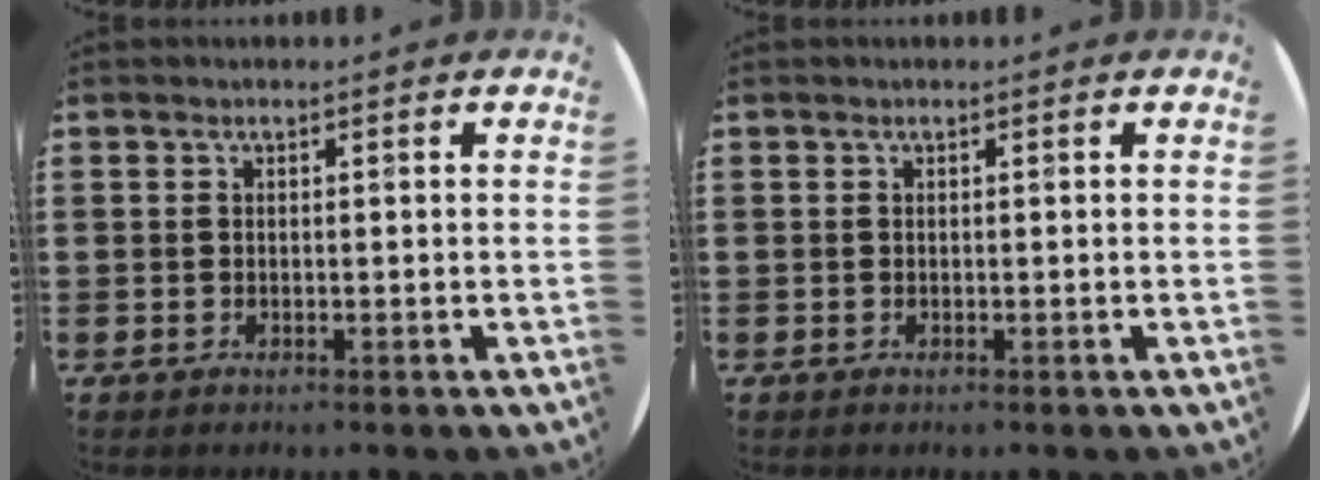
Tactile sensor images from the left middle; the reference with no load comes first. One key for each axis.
{"total": 0.0}